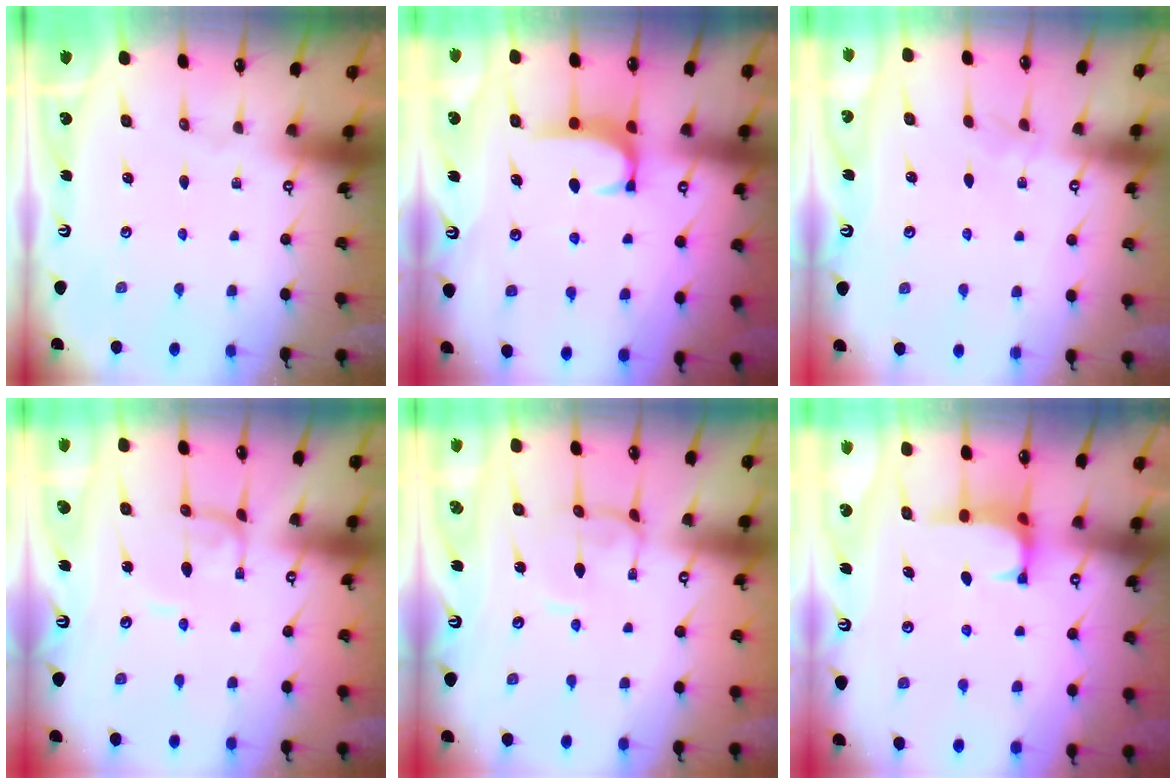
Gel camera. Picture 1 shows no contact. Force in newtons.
{"total": 1.9, "press": 1.9, "slide": 0.6}
{"total": 2.8, "press": 2.8, "slide": 0.3}
{"total": 2.1, "press": 2.1, "slide": 0.1}
{"total": 0.7, "press": 0.5, "slide": 0.4}
{"total": 0.5, "press": 0.4, "slide": 0.3}